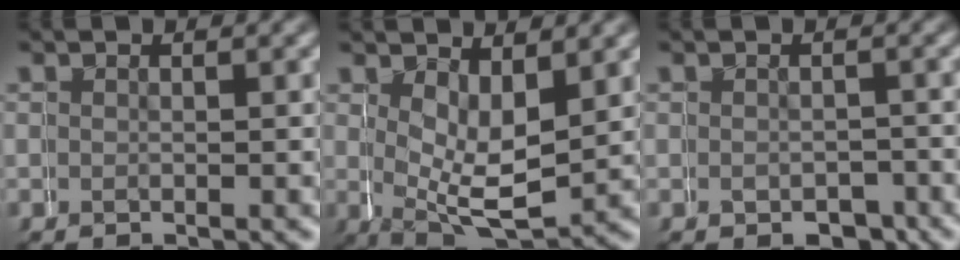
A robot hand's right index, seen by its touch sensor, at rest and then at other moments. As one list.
[{"total": 6.0, "force": [1.6, 3.4, 4.7], "torque": [-0.077, -0.024, 0.035]}, {"total": 2.0, "force": [-1.4, 1.4, 0.2], "torque": [-0.002, -0.001, -0.026]}]